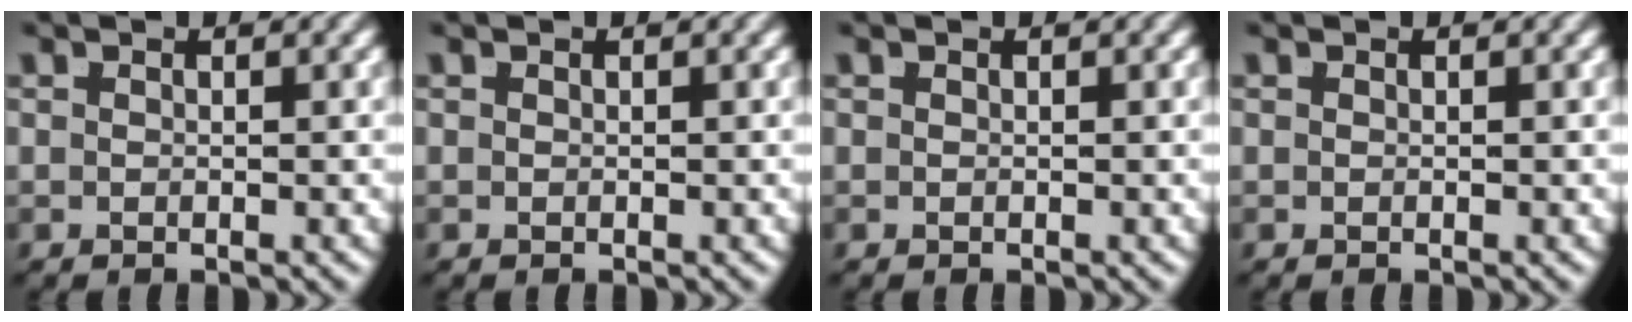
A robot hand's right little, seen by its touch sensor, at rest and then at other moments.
{"total": 0.0}
{"total": 0.0}
{"total": 0.0}